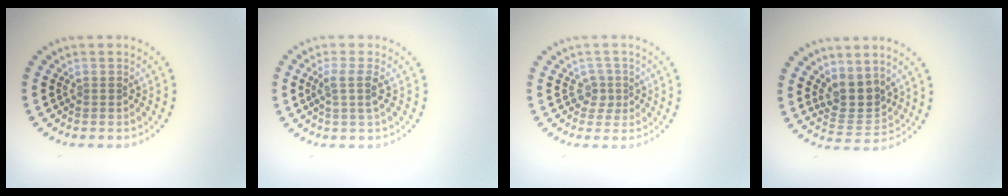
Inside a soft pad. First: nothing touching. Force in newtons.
{"total": 1.9, "press": 1.5, "slide": 1.1}
{"total": 1.7, "press": 1.3, "slide": 1.1}
{"total": 3.4, "press": 2.8, "slide": 1.9}